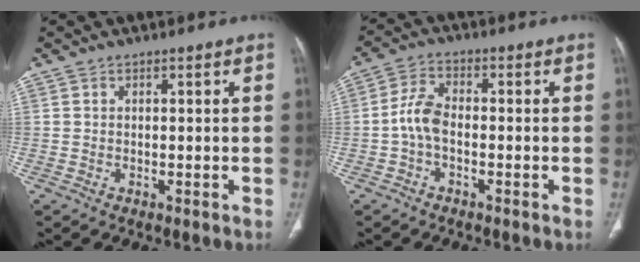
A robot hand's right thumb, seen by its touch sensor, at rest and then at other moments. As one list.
[{"total": 5.2, "force": [-1.2, 2.8, 4.2], "torque": [-0.087, 0.018, -0.032]}]